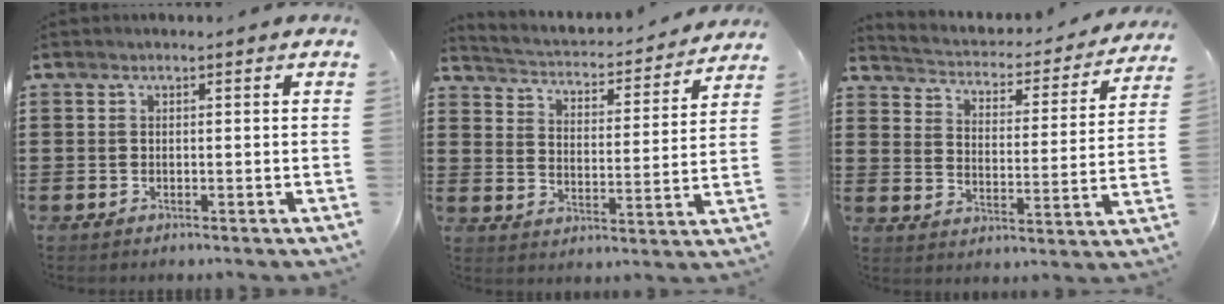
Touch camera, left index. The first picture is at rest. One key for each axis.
{"total": 2.5, "fx": 2.5, "fy": 0.1, "fz": 0.1, "tx": -0.023, "ty": -0.032, "tz": 0.032}
{"total": 2.5, "fx": 2.5, "fy": 0.3, "fz": 0.2, "tx": -0.027, "ty": -0.029, "tz": 0.031}